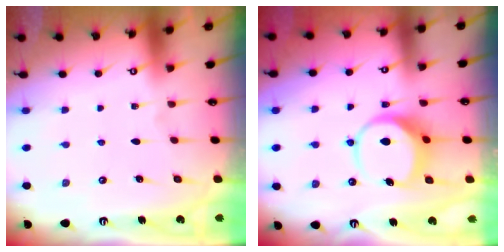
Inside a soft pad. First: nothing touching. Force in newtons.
{"total": 7.6, "press": 7.5, "slide": 1.1}